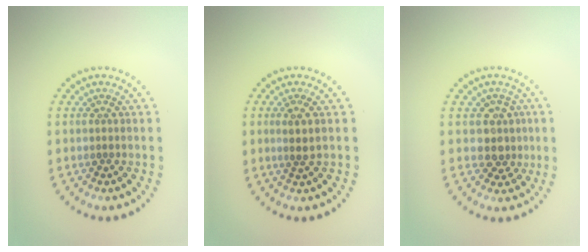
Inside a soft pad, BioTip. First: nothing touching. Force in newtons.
{"total": 1.5, "press": 1.2, "slide": 0.9}
{"total": 2.4, "press": 2.1, "slide": 1.1}